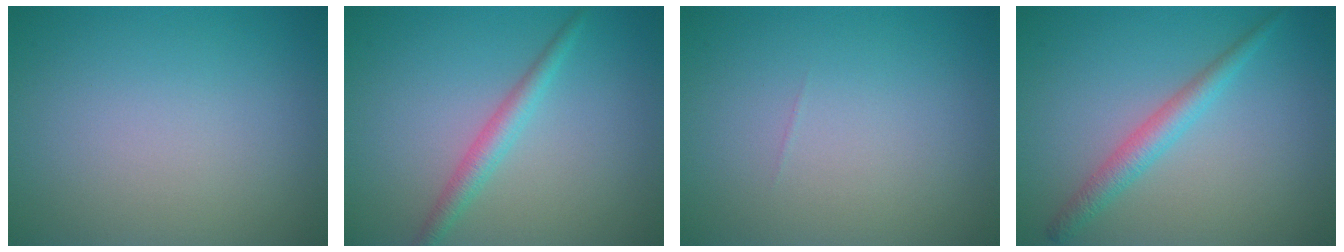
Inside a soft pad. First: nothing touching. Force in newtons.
{"total": 2.2, "press": 2.2, "slide": 0.0}
{"total": 0.0}
{"total": 2.4, "press": 2.4, "slide": 0.1}